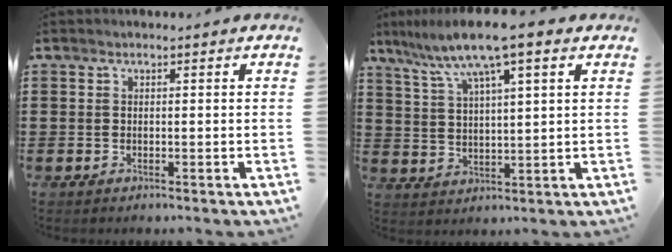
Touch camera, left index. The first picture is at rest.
{"total": 8.7, "force": [5.7, 0.5, 6.5], "torque": [-0.141, -0.020, 0.097]}